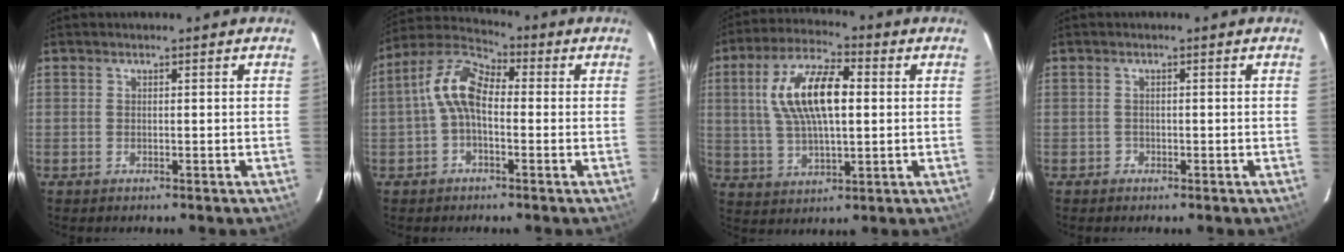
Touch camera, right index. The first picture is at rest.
{"total": 8.8, "force": [-0.7, 4.8, 7.4], "torque": [-0.157, 0.029, -0.020]}
{"total": 14.4, "force": [2.5, 5.9, 12.9], "torque": [-0.249, 0.018, 0.047]}
{"total": 0.9, "force": [-0.6, 0.7, -0.1], "torque": [0.001, 0.004, -0.009]}